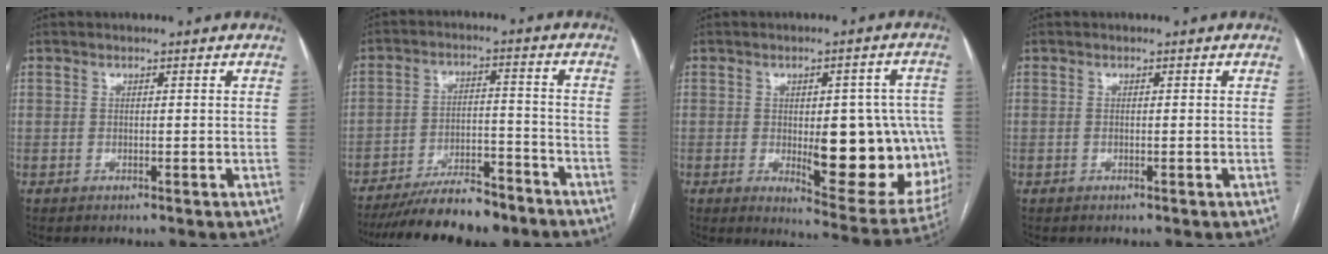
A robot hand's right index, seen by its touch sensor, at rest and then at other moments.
{"total": 13.3, "force": [-11.3, 3.2, 6.2], "torque": [-0.095, 0.006, -0.179]}
{"total": 17.8, "force": [-2.1, 6.3, 16.5], "torque": [-0.157, 0.007, -0.002]}
{"total": 0.0}